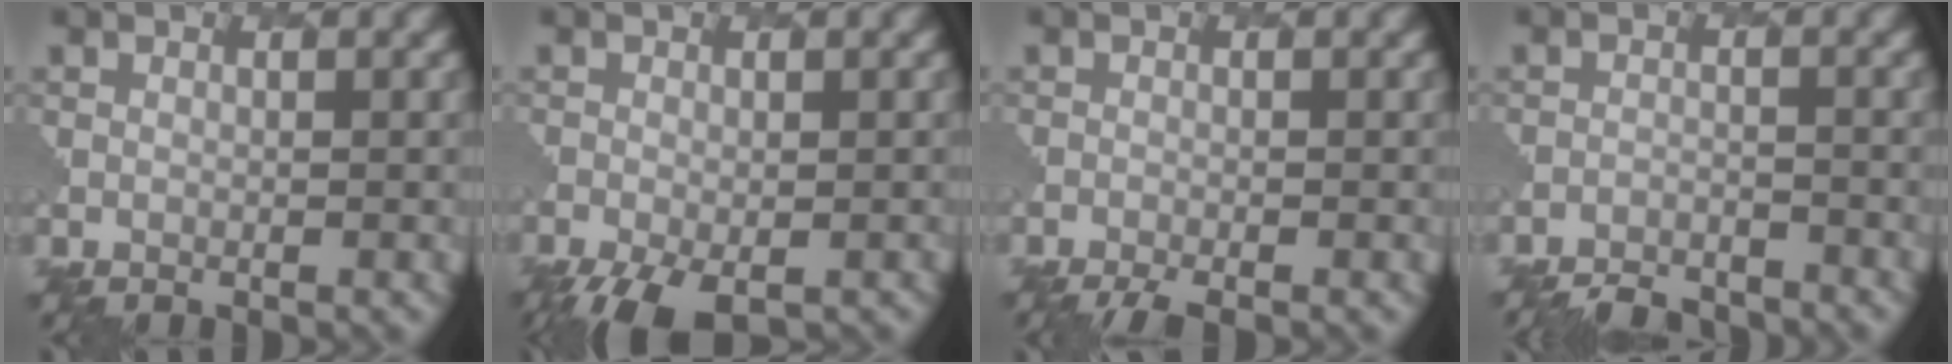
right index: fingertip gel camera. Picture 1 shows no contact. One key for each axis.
{"total": 5.6, "fx": -3.8, "fy": 2.0, "fz": 3.5, "tx": -0.062, "ty": -0.014, "tz": -0.065}
{"total": 2.3, "fx": -1.9, "fy": 0.3, "fz": 1.1, "tx": -0.021, "ty": -0.001, "tz": -0.038}
{"total": 3.9, "fx": -3.9, "fy": 0.5, "fz": 0.4, "tx": -0.010, "ty": -0.010, "tz": -0.067}